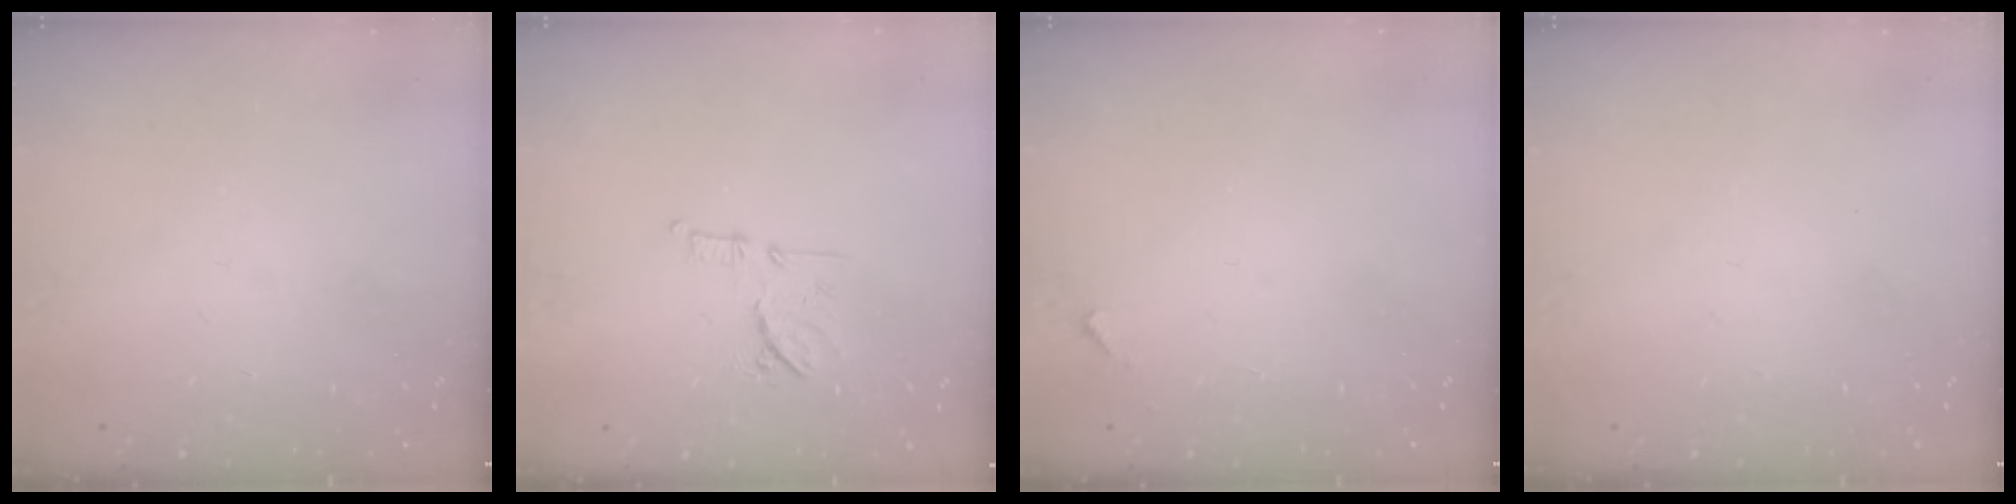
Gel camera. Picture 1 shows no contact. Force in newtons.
{"total": 9.5, "press": 9.5, "slide": 0.8}
{"total": 2.8, "press": 2.8, "slide": 0.1}
{"total": 0.0}